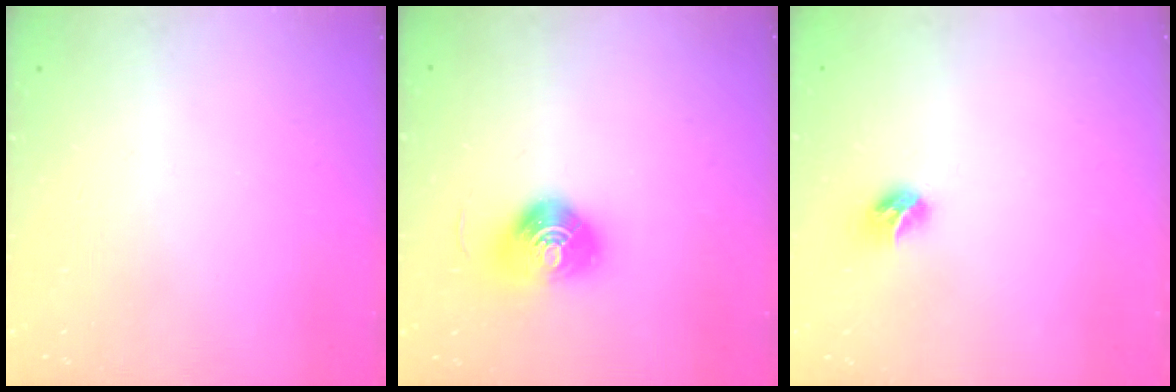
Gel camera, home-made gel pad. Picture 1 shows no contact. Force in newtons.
{"total": 9.9, "press": 9.9, "slide": 0.9}
{"total": 7.5, "press": 7.4, "slide": 0.7}